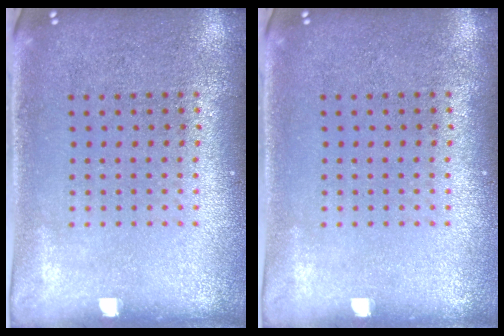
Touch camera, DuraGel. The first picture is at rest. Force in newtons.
{"total": 0.0}